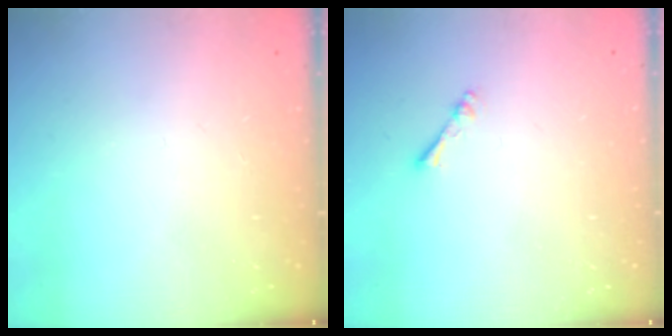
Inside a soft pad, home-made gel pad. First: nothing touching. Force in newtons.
{"total": 1.1, "press": 1.1, "slide": 0.2}